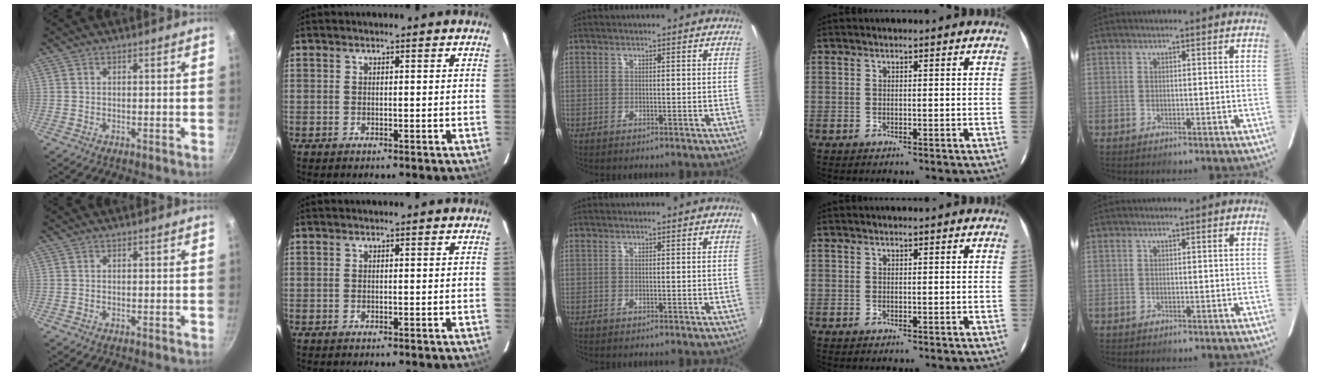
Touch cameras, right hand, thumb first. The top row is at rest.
{}